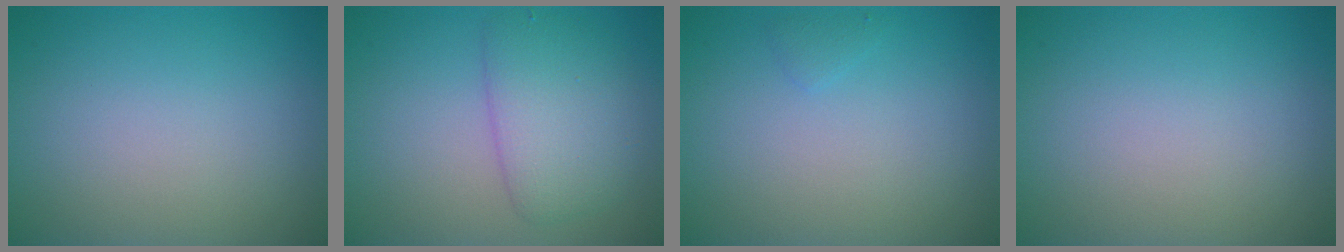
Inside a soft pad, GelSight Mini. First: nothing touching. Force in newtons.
{"total": 4.3, "press": 4.3, "slide": 0.0}
{"total": 0.6, "press": 0.6, "slide": 0.0}
{"total": 0.0}